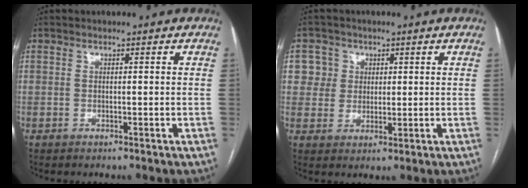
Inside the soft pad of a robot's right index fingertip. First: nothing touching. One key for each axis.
{"total": 4.9, "fx": 1.7, "fy": 4.6, "fz": 0.2, "tx": 0.005, "ty": 0.008, "tz": 0.033}